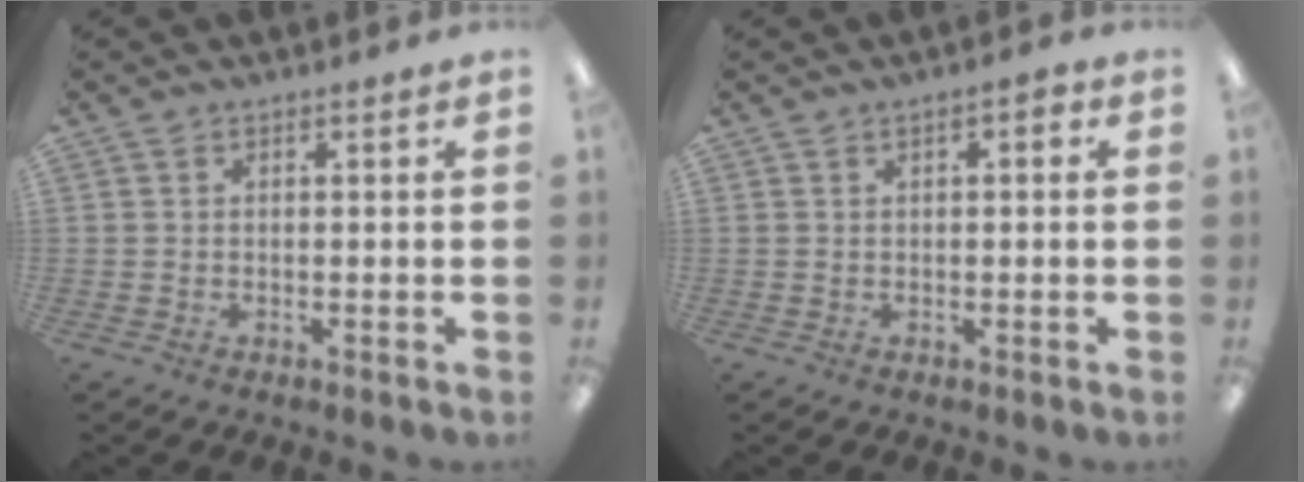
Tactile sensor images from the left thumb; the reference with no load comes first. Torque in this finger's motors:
{"motor_torque": [-0.02, -0.05, -0.35, 0.25, 0.00]}